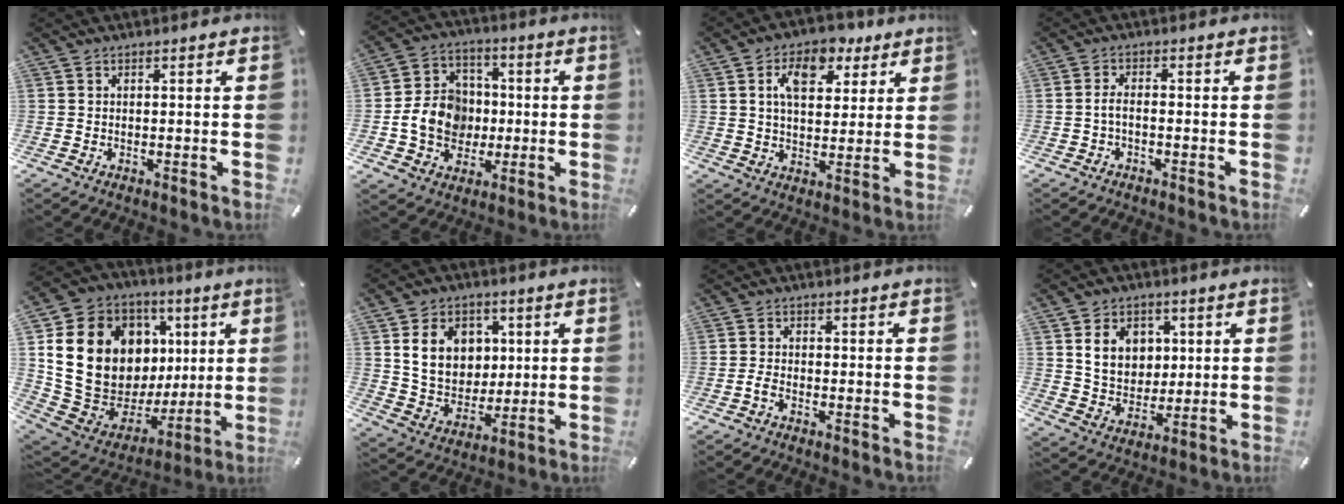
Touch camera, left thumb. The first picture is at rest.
{"total": 12.2, "force": [-1.6, 10.6, 5.8], "torque": [-0.117, 0.023, -0.024]}
{"total": 9.9, "force": [4.7, 6.4, 5.9], "torque": [-0.088, -0.016, 0.079]}
{"total": 2.4, "force": [-1.1, 0.7, 2.1], "torque": [-0.045, 0.003, -0.022]}
{"total": 22.0, "force": [5.1, 17.0, 13.1], "torque": [-0.247, -0.036, 0.122]}
{"total": 12.3, "force": [3.3, 10.5, 5.5], "torque": [-0.095, 0.000, 0.067]}
{"total": 2.1, "force": [-1.3, 1.0, 1.2], "torque": [-0.023, 0.006, -0.024]}
{"total": 9.7, "force": [2.8, 8.3, 4.3], "torque": [-0.068, 0.004, 0.052]}